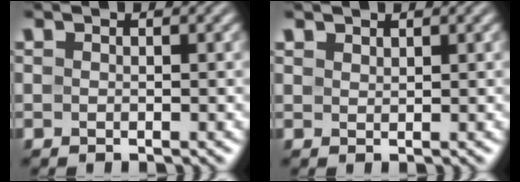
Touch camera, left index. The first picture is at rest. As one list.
[{"total": 0.9, "force": [0.9, 0.2, 0.1], "torque": [-0.002, 0.000, 0.020]}]